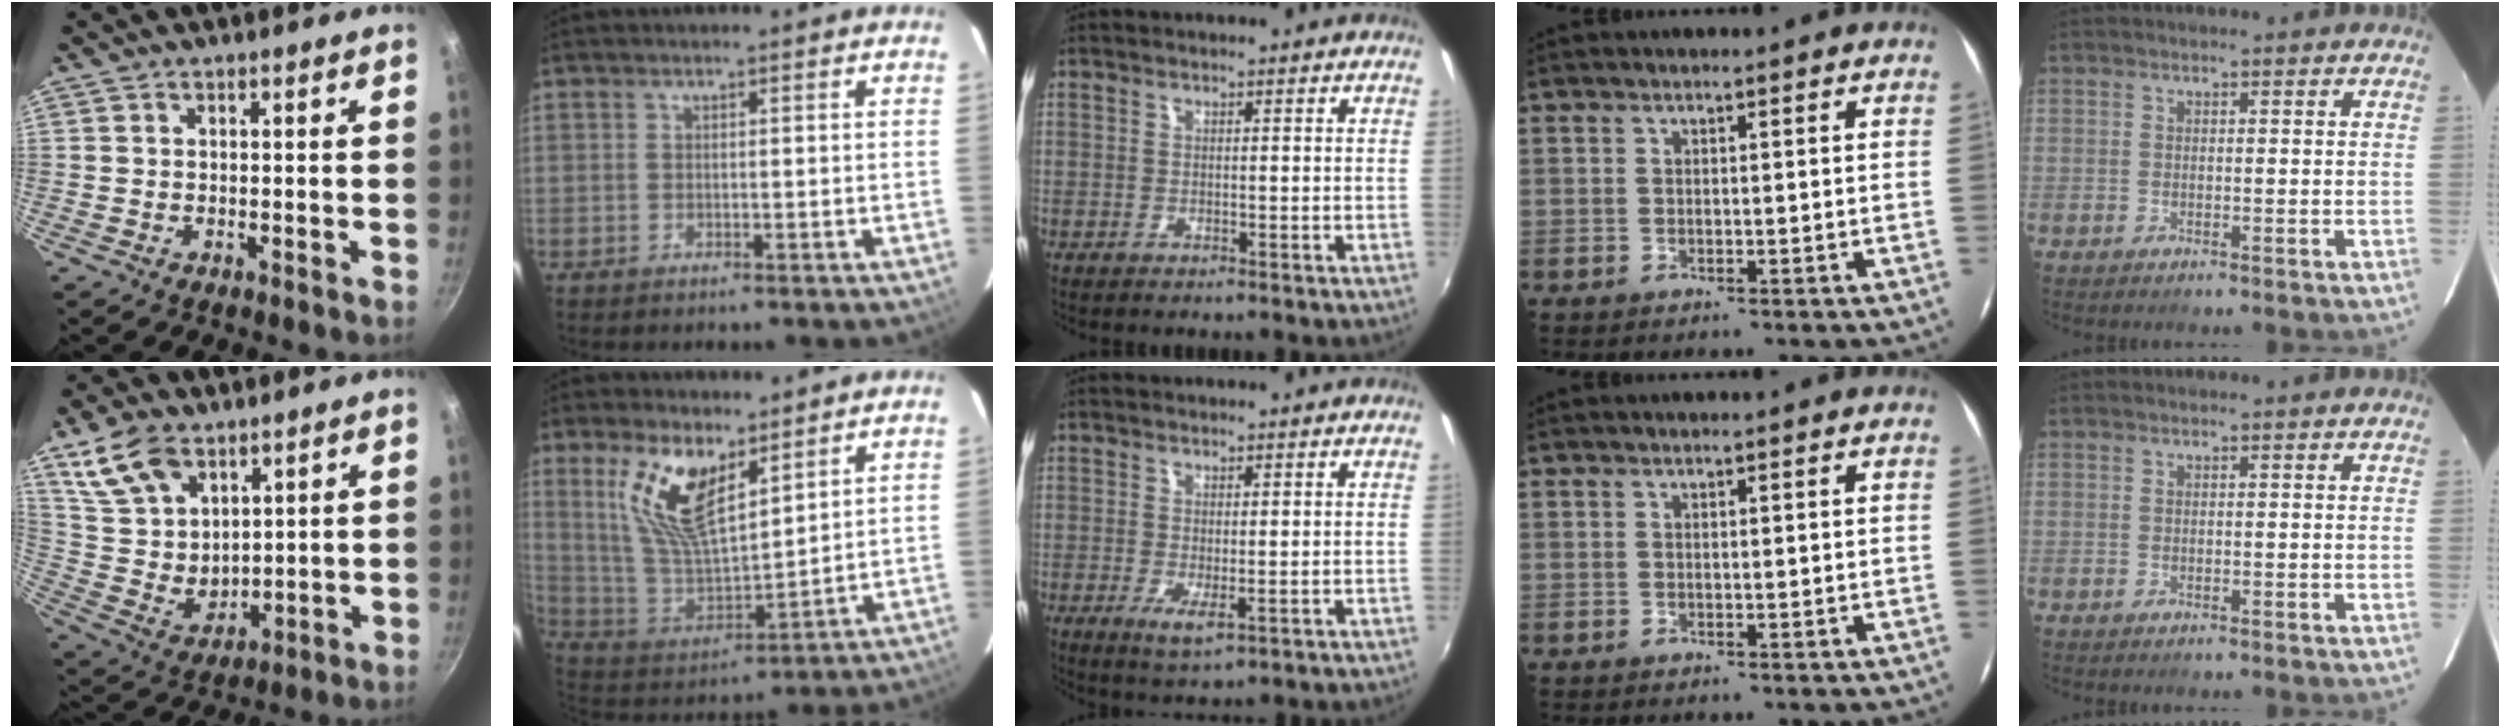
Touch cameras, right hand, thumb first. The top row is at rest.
{"thumb": {"total": 13.2, "force": [7.6, 8.0, 7.2], "torque": [-0.110, -0.036, 0.164]}, "index": {"total": 14.5, "force": [8.0, 5.8, 10.6], "torque": [-0.215, 0.002, 0.170]}, "middle": {"total": 3.3, "force": [-0.5, 0.9, 3.1], "torque": [-0.056, -0.015, -0.006]}}